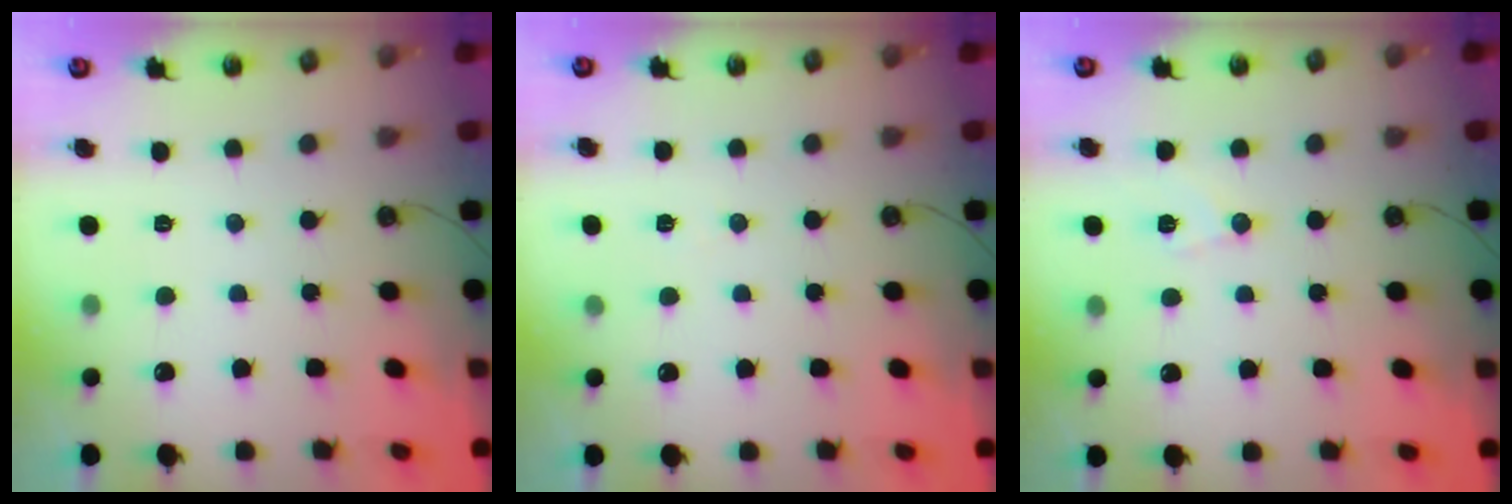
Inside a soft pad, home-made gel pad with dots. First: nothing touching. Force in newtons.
{"total": 5.9, "press": 4.0, "slide": 4.3}
{"total": 6.5, "press": 6.4, "slide": 1.2}